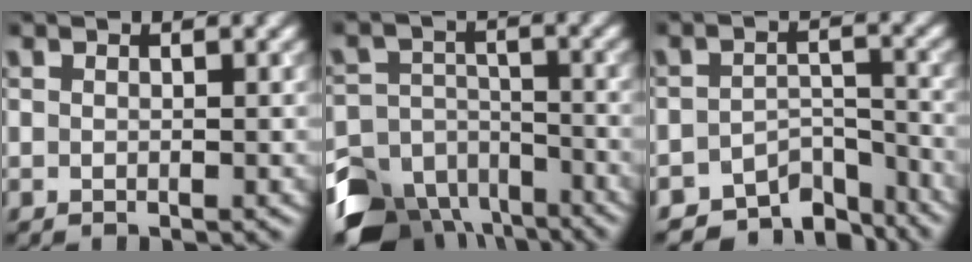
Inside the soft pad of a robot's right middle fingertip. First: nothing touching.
{"total": 10.4, "force": [-7.7, 6.1, 3.1], "torque": [-0.056, -0.009, -0.125]}
{"total": 5.9, "force": [-5.3, 2.2, 1.5], "torque": [-0.011, -0.012, -0.081]}